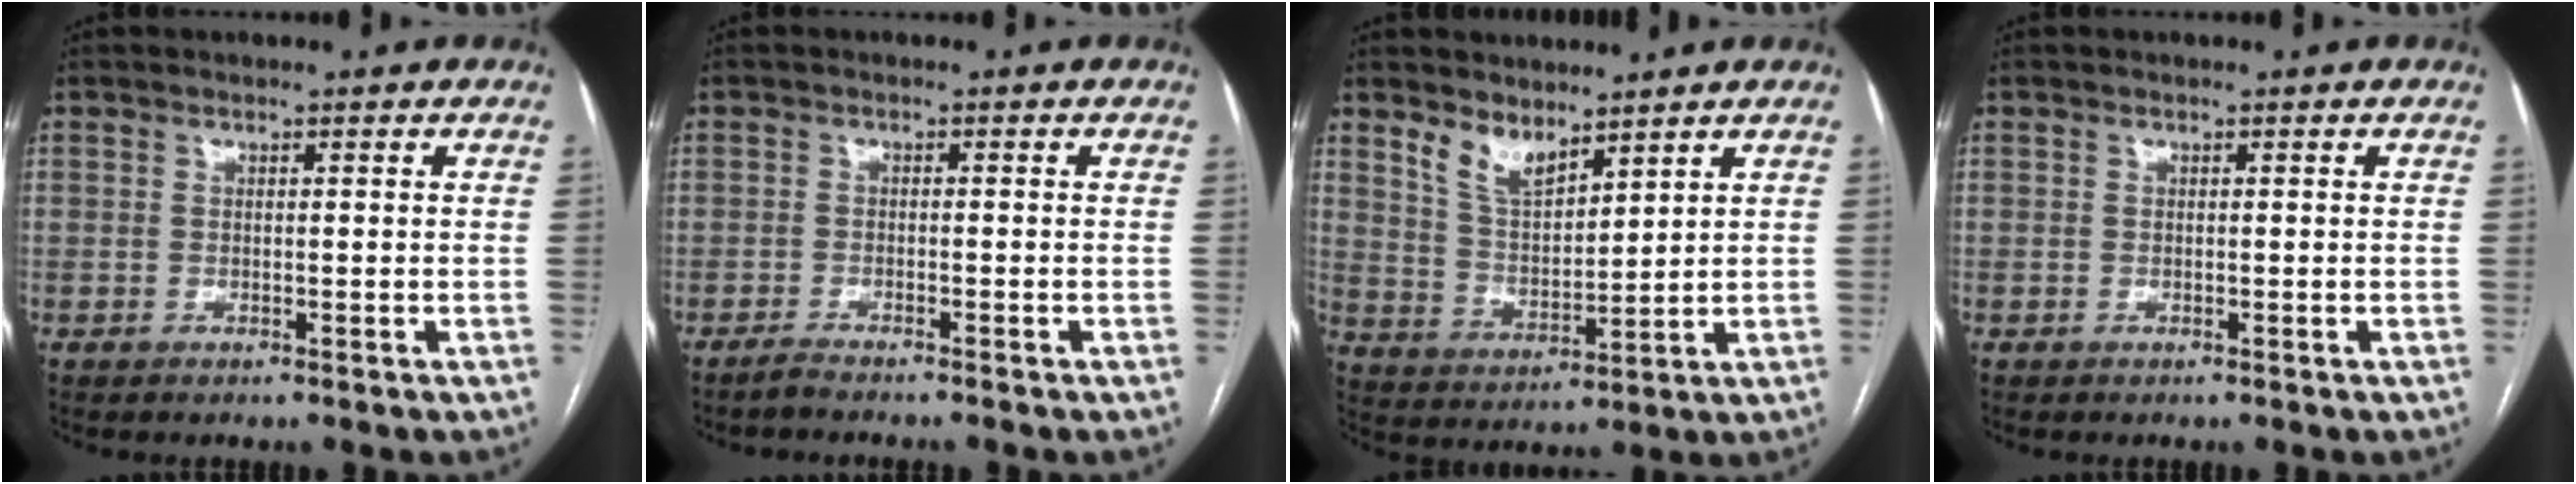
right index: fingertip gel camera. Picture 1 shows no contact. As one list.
[{"total": 2.2, "force": [-2.0, -0.2, 0.8], "torque": [-0.015, -0.001, -0.031]}, {"total": 6.2, "force": [4.9, 2.4, 2.9], "torque": [-0.057, -0.004, 0.106]}, {"total": 0.0}]